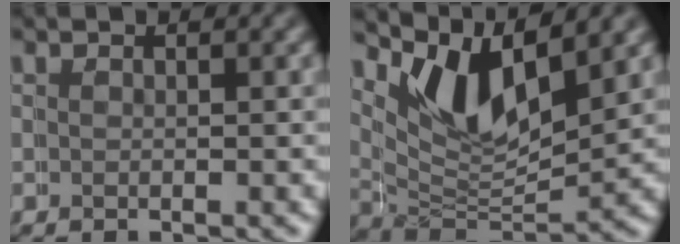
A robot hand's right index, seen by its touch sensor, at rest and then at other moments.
{"total": 7.7, "force": [4.8, 3.7, 4.7], "torque": [-0.098, 0.005, 0.076]}